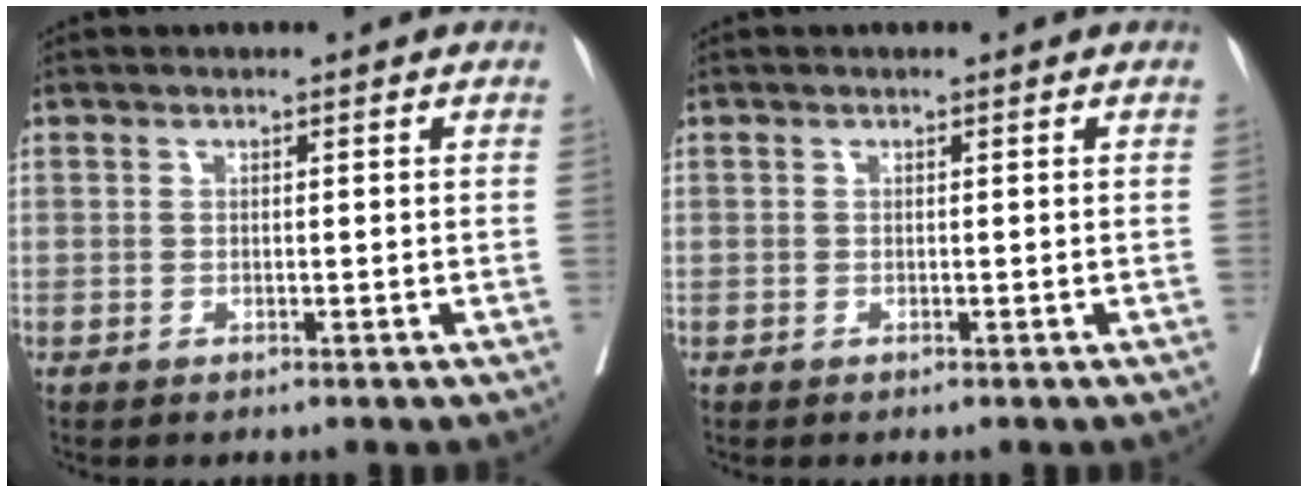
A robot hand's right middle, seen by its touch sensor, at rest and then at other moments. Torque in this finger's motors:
{"motor_torque": [0.96, -0.91, 0.36, 0.01]}